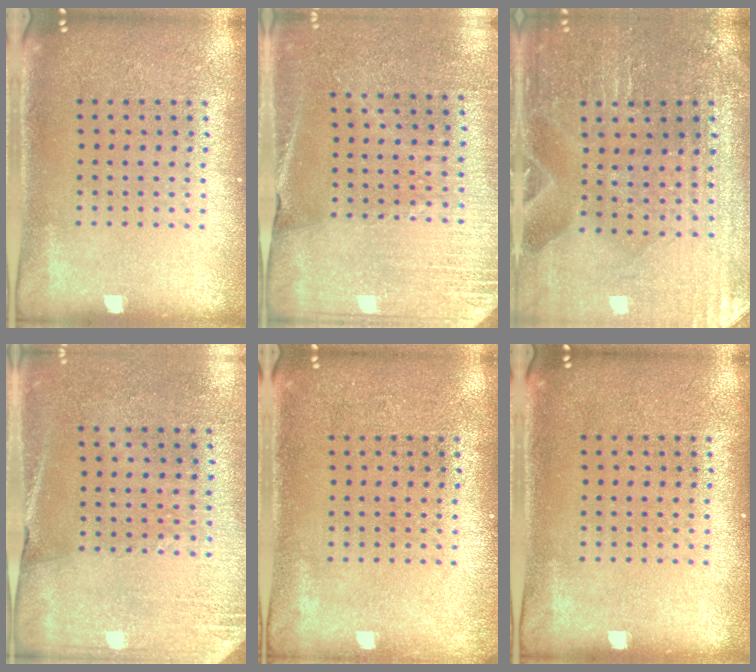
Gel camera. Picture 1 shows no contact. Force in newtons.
{"total": 2.7, "press": 2.7, "slide": 0.6}
{"total": 0.8, "press": 0.8, "slide": 0.1}
{"total": 2.6, "press": 2.3, "slide": 1.3}
{"total": 0.7, "press": 0.7, "slide": 0.1}
{"total": 0.0}